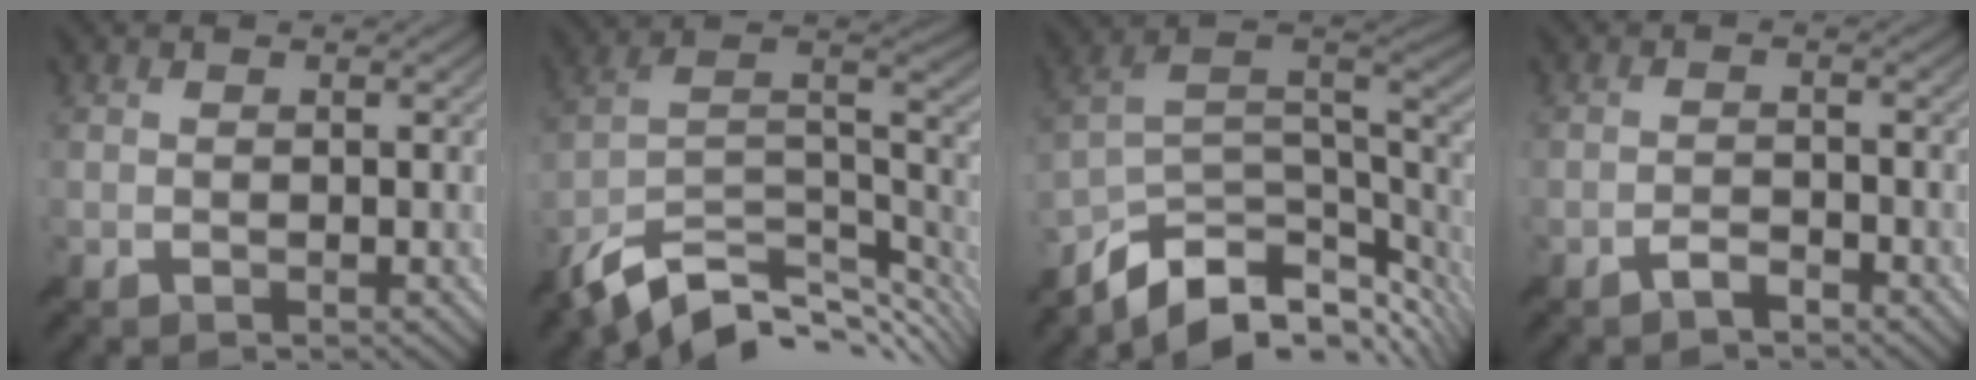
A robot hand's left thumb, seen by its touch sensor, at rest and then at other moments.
{"total": 12.4, "force": [-7.8, 5.3, 8.0], "torque": [-0.180, -0.002, -0.137]}
{"total": 11.4, "force": [-7.0, 5.2, 7.3], "torque": [-0.160, -0.007, -0.117]}
{"total": 1.9, "force": [-1.6, 0.4, 1.0], "torque": [-0.021, 0.003, -0.033]}